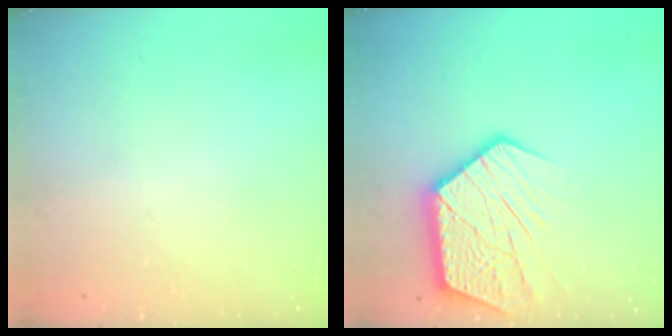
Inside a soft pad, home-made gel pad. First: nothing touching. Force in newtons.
{"total": 16.1, "press": 16.0, "slide": 1.4}